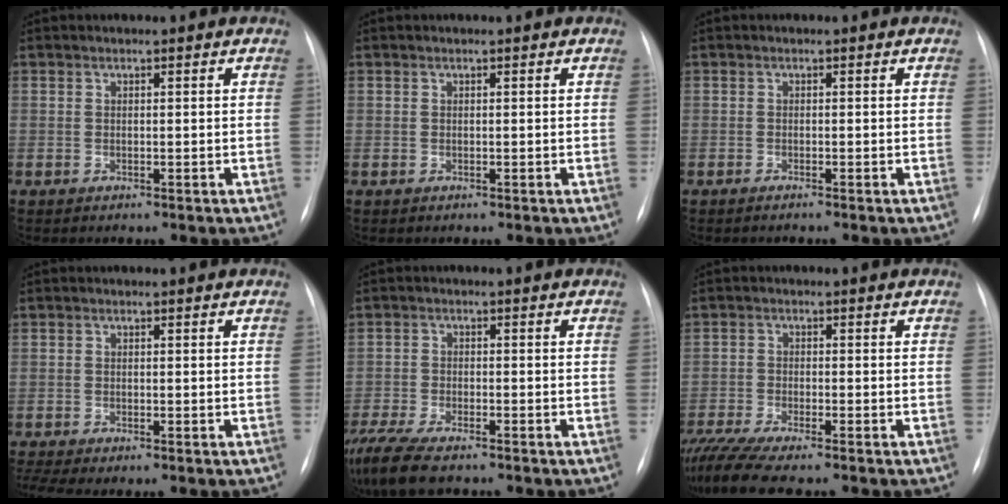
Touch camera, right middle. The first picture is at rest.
{"total": 0.0}
{"total": 0.8, "force": [-0.6, -0.3, 0.5], "torque": [-0.011, -0.002, -0.009]}
{"total": 3.7, "force": [-2.7, 0.6, 2.4], "torque": [-0.057, -0.006, -0.045]}
{"total": 10.8, "force": [-8.4, 2.6, 6.2], "torque": [-0.129, -0.025, -0.144]}
{"total": 8.3, "force": [-7.1, -0.1, 4.4], "torque": [-0.081, -0.023, -0.119]}